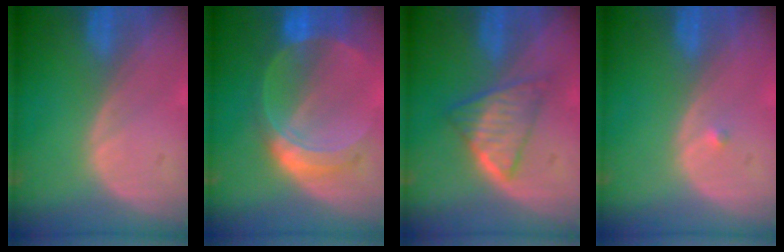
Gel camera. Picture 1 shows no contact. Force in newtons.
{"total": 7.6, "press": 6.8, "slide": 3.5}
{"total": 5.7, "press": 5.5, "slide": 1.6}
{"total": 0.5, "press": 0.4, "slide": 0.3}